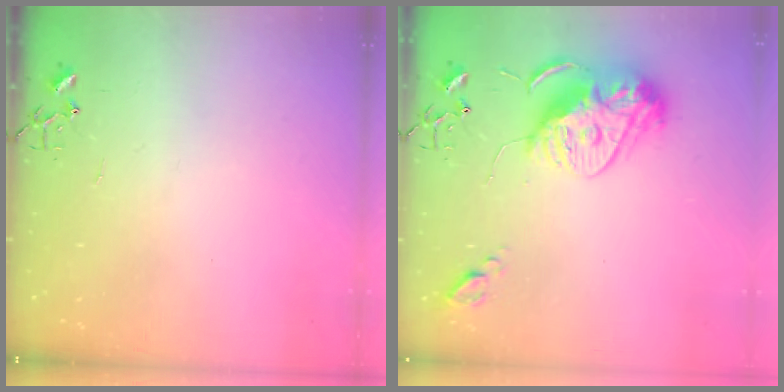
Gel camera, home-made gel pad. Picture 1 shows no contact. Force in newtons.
{"total": 15.3, "press": 15.3, "slide": 1.3}